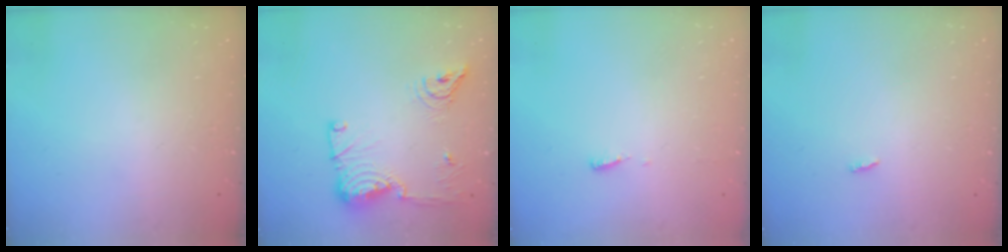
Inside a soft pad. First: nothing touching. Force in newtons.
{"total": 14.7, "press": 14.6, "slide": 2.1}
{"total": 3.7, "press": 3.7, "slide": 0.4}
{"total": 1.9, "press": 1.9, "slide": 0.2}